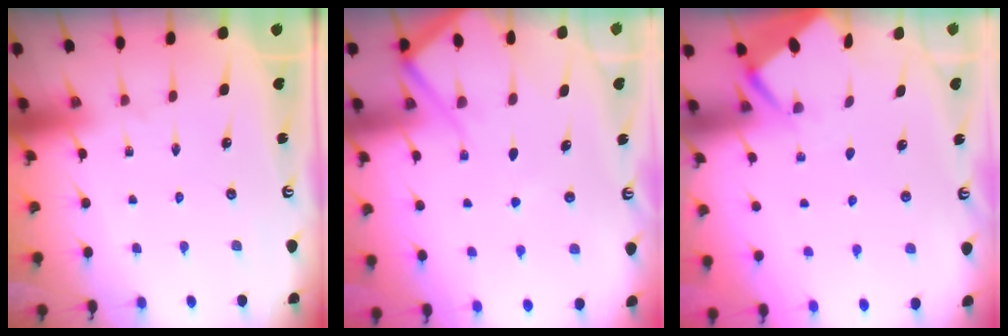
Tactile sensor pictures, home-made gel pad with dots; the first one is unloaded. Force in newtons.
{"total": 7.7, "press": 7.6, "slide": 0.9}
{"total": 2.6, "press": 2.6, "slide": 0.3}